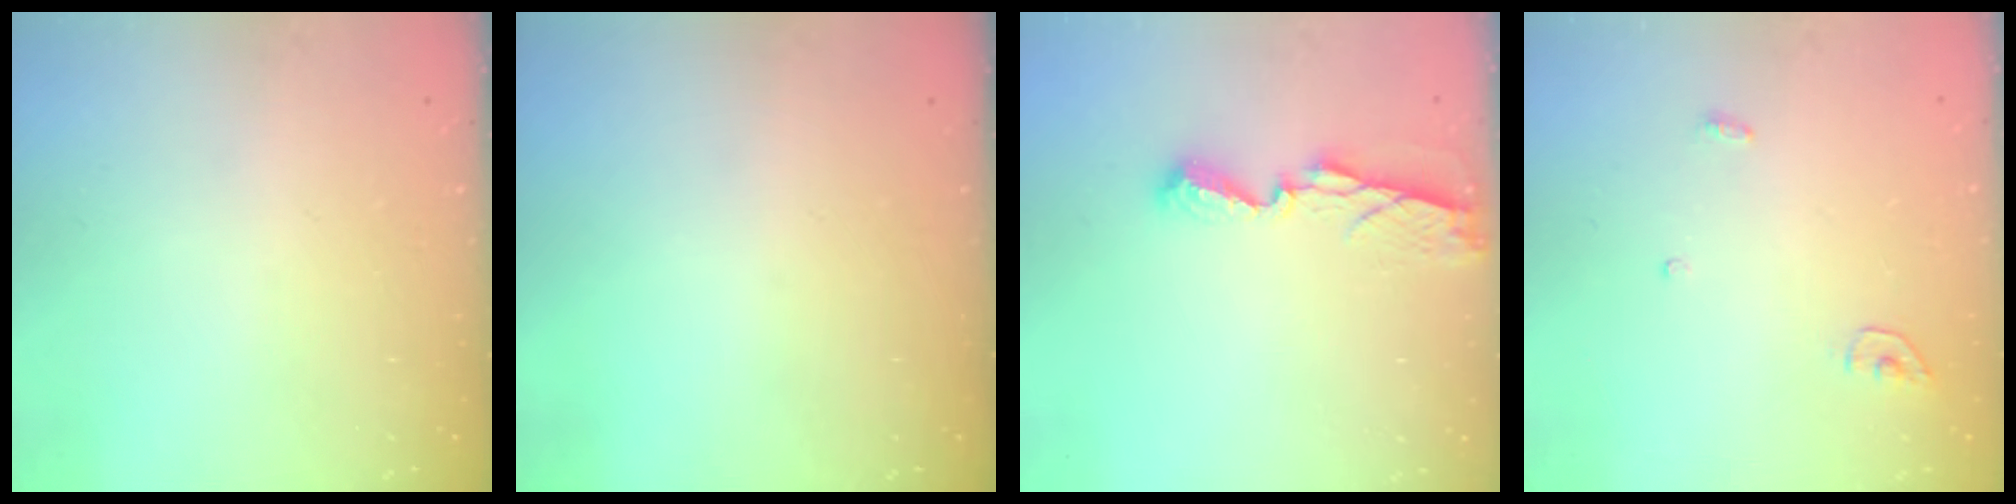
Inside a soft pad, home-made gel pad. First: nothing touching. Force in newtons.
{"total": 0.0}
{"total": 7.2, "press": 7.2, "slide": 0.5}
{"total": 3.5, "press": 3.5, "slide": 0.3}